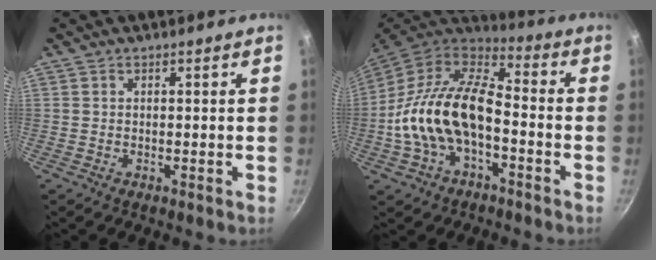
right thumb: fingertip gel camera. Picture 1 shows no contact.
{"total": 19.3, "force": [-4.0, 10.7, 15.5], "torque": [-0.273, 0.043, -0.084]}